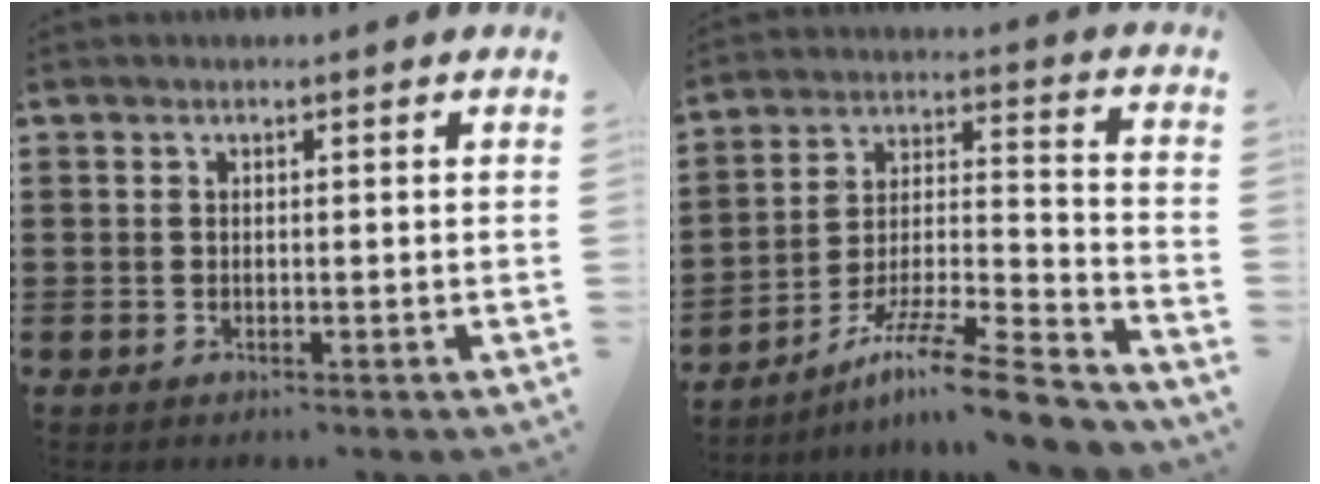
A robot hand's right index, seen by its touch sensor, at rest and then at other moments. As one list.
[{"total": 11.7, "force": [-9.2, 0.6, 7.1], "torque": [-0.111, 0.015, -0.176]}]